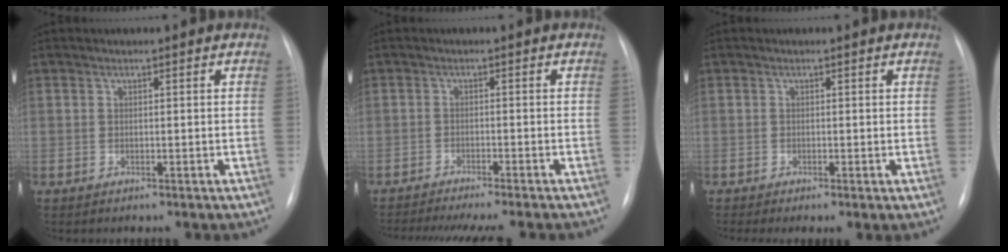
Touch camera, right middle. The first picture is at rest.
{"total": 12.7, "force": [-11.2, 0.2, 6.0], "torque": [-0.075, -0.024, -0.155]}
{"total": 1.1, "force": [-0.4, 0.0, 1.0], "torque": [-0.021, -0.005, -0.010]}